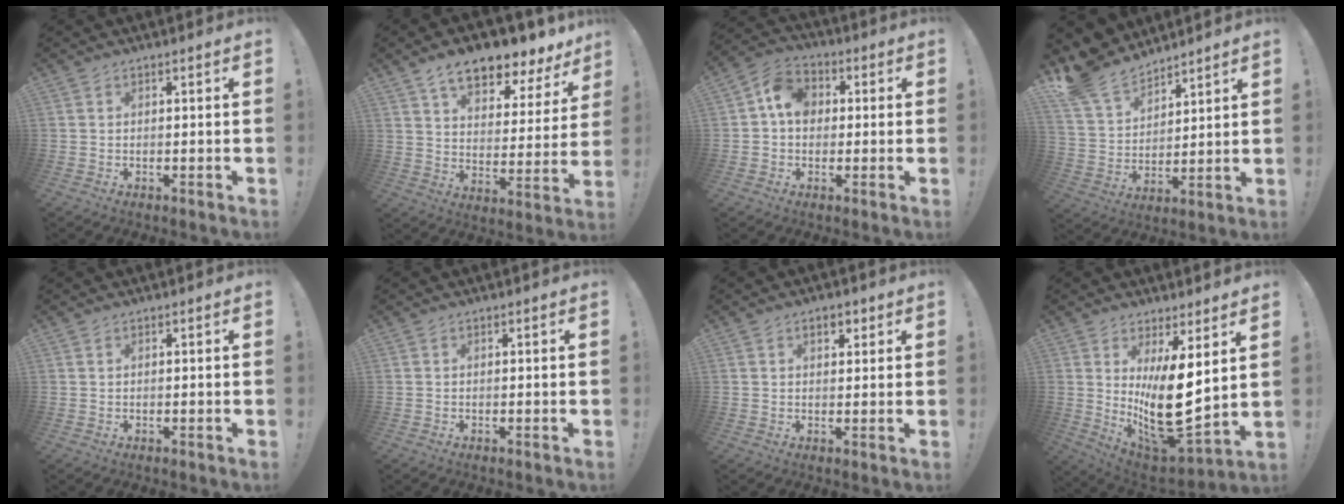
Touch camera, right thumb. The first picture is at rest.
{"total": 12.6, "force": [9.4, 4.8, 6.9], "torque": [-0.113, -0.069, 0.160]}
{"total": 9.4, "force": [1.5, 7.7, 5.2], "torque": [-0.079, 0.009, 0.033]}
{"total": 15.4, "force": [12.8, 7.3, 4.5], "torque": [-0.101, -0.089, 0.245]}
{"total": 0.6, "force": [0.4, 0.2, 0.3], "torque": [-0.009, 0.001, 0.009]}
{"total": 0.0}
{"total": 3.3, "force": [1.6, 2.0, 2.2], "torque": [-0.031, 0.000, 0.026]}
{"total": 17.8, "force": [3.1, 7.4, 15.9], "torque": [-0.247, -0.057, 0.063]}